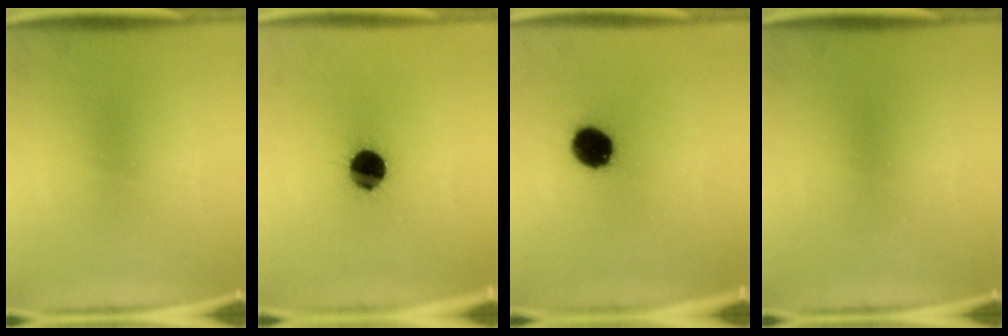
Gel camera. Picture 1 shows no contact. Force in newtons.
{"total": 11.7}
{"total": 10.3}
{"total": 0.0}